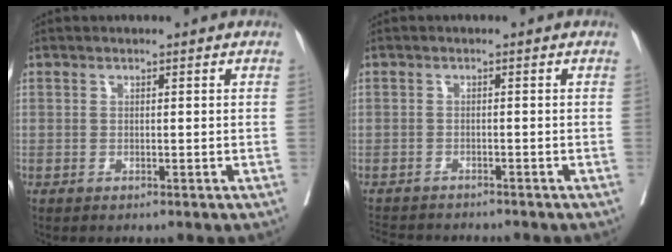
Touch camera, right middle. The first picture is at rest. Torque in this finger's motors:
{"motor_torque": [-0.19, -0.37, -0.26, -0.11]}